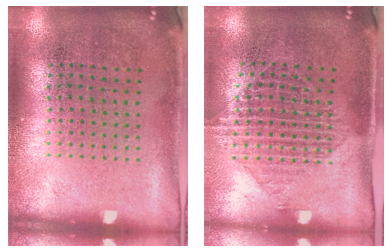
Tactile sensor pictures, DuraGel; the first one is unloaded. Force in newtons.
{"total": 1.5, "press": 1.3, "slide": 0.9}